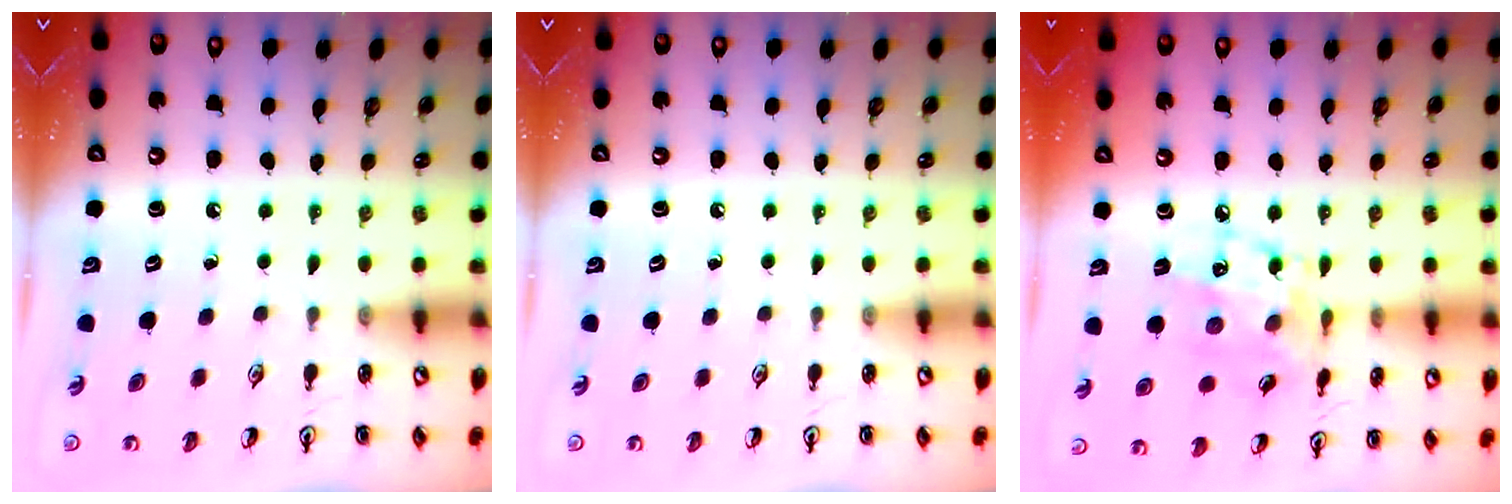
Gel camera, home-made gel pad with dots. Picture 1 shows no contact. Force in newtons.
{"total": 0.0}
{"total": 11.5, "press": 11.5, "slide": 0.8}